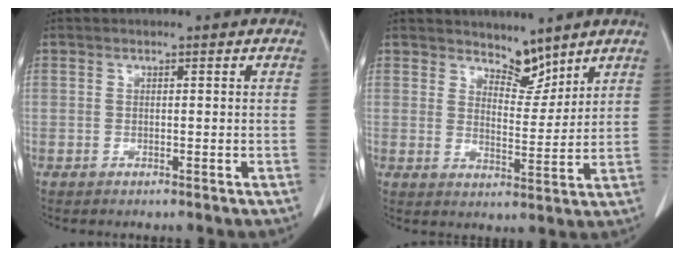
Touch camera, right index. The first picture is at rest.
{"total": 4.8, "force": [4.3, 1.6, 1.3], "torque": [-0.016, -0.007, 0.076]}